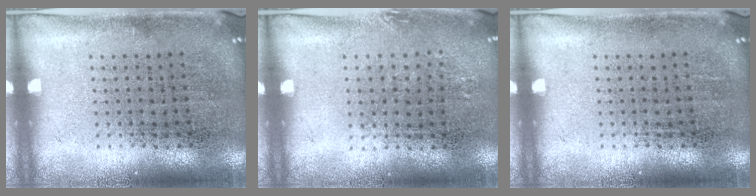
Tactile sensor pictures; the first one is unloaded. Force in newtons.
{"total": 0.8, "press": 0.7, "slide": 0.3}
{"total": 0.0}